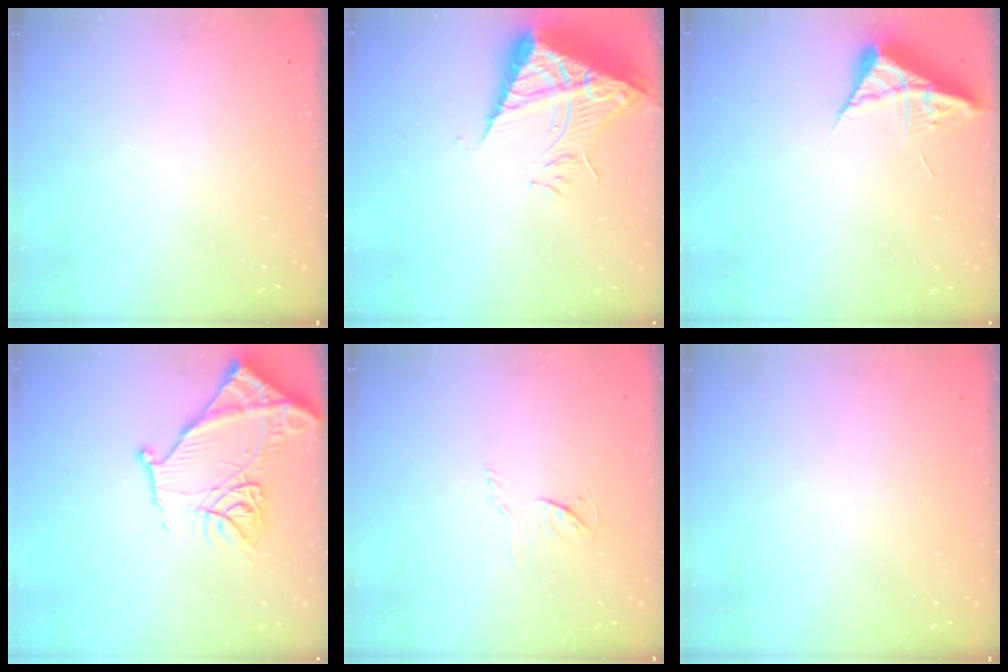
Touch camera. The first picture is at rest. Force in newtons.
{"total": 10.3, "press": 10.2, "slide": 1.1}
{"total": 9.2, "press": 9.2, "slide": 0.8}
{"total": 17.7, "press": 17.6, "slide": 1.7}
{"total": 3.9, "press": 3.9, "slide": 0.4}
{"total": 0.0}